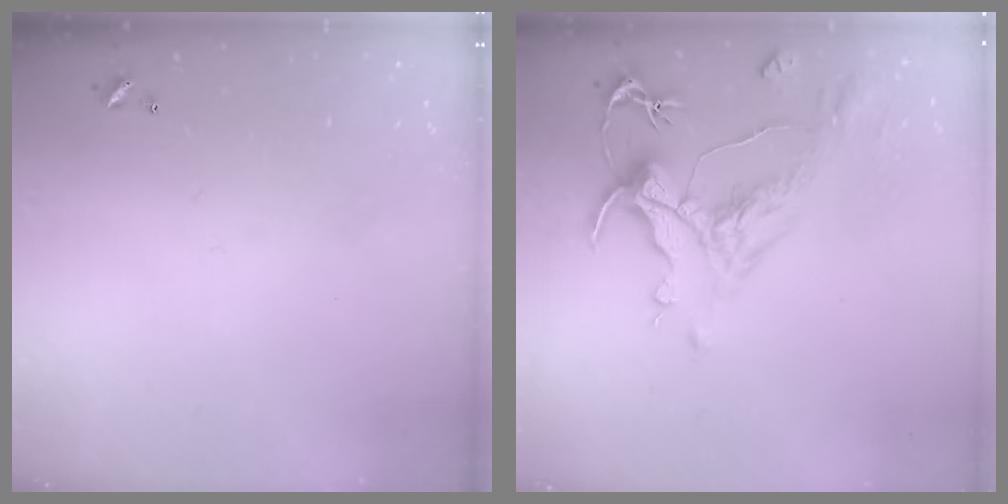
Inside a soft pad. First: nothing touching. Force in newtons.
{"total": 2.0, "press": 1.5, "slide": 1.4}